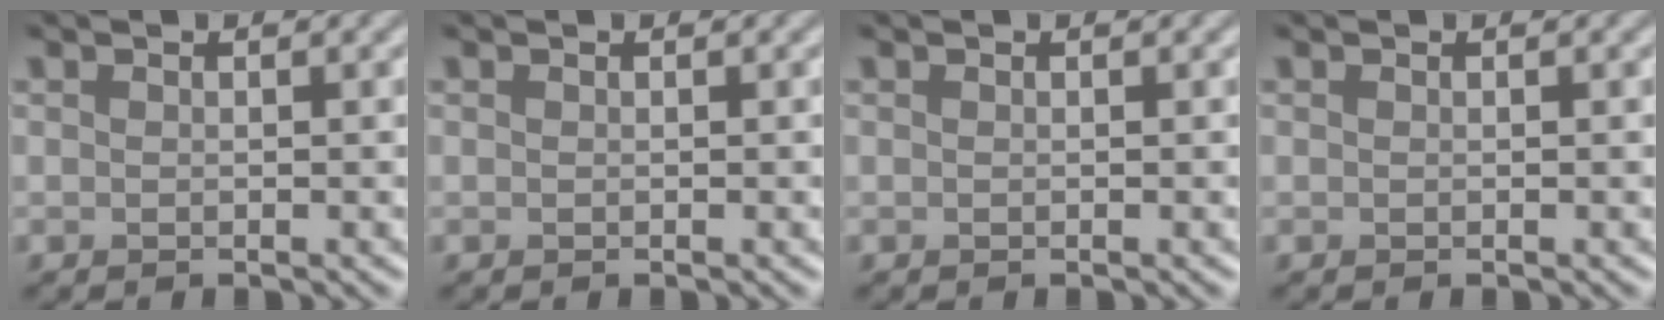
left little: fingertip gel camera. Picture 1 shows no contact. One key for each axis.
{"total": 0.0}
{"total": 0.0}
{"total": 0.0}